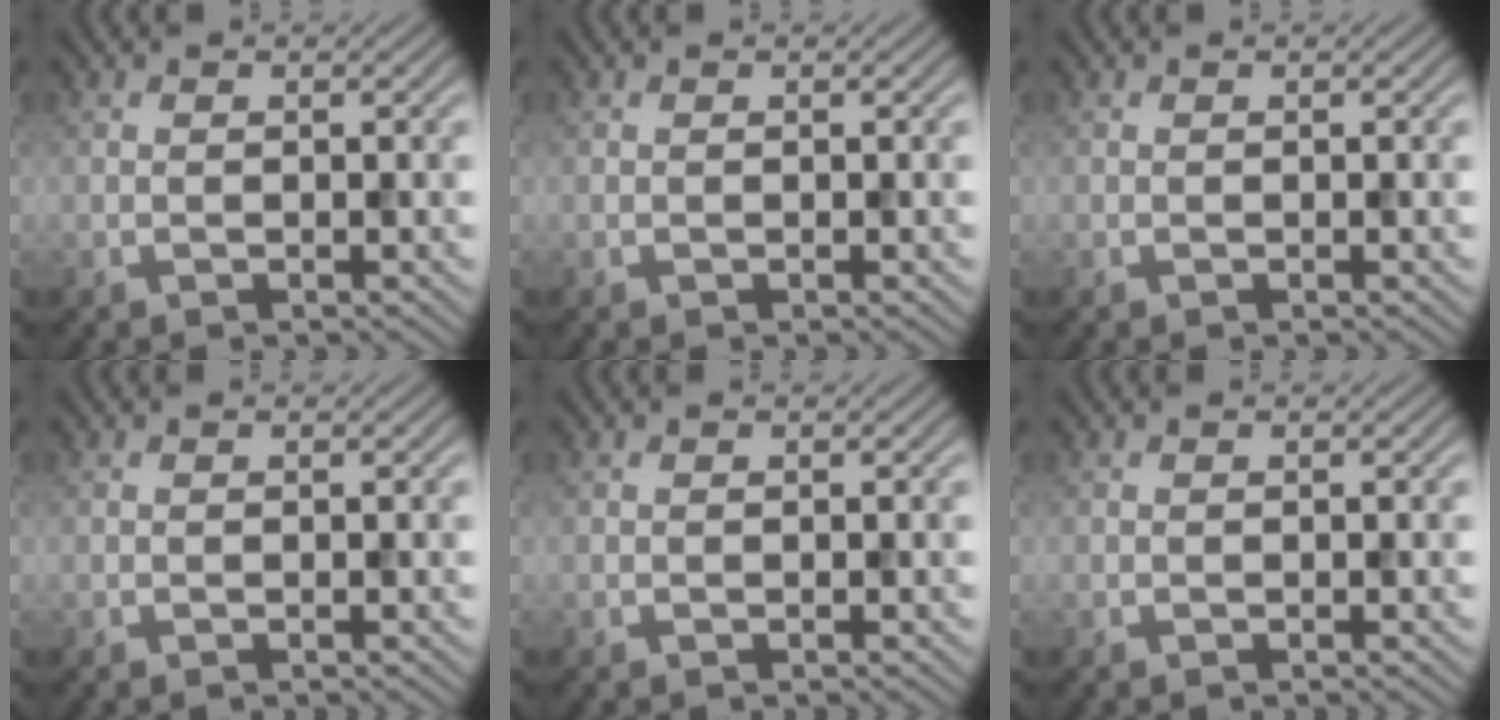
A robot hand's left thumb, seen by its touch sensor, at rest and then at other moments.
{"total": 0.0}
{"total": 0.0}
{"total": 0.0}
{"total": 0.0}
{"total": 0.0}